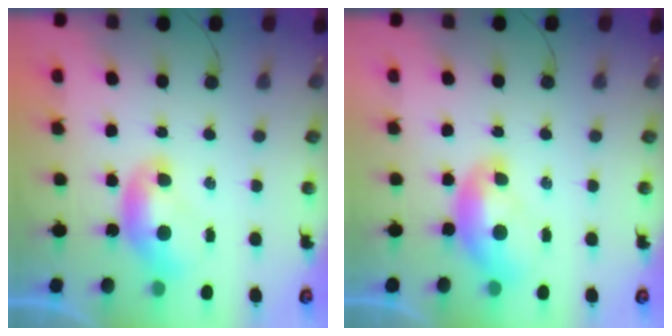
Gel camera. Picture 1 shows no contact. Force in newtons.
{"total": 1.3, "press": 1.3, "slide": 0.4}